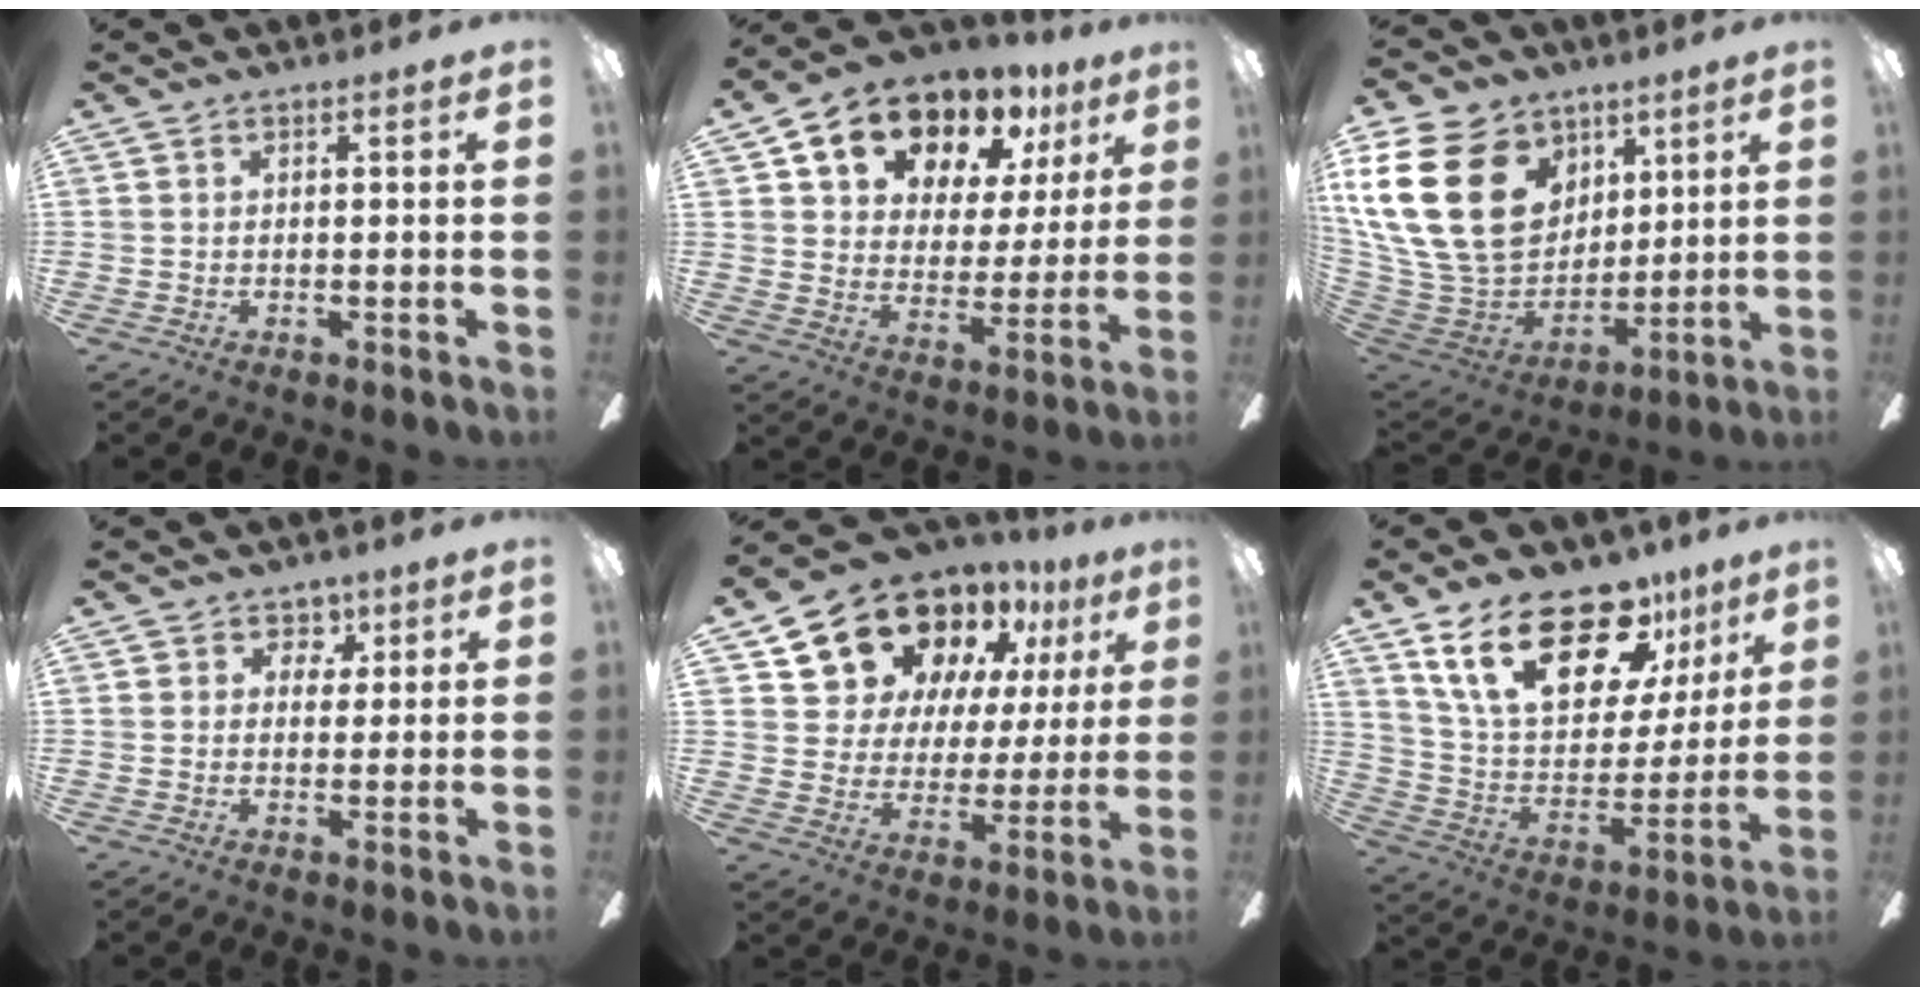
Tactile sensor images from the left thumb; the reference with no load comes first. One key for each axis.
{"total": 14.7, "fx": 11.1, "fy": 8.2, "fz": 5.0, "tx": -0.093, "ty": -0.077, "tz": 0.201}
{"total": 27.4, "fx": 8.6, "fy": 20.3, "fz": 16.2, "tx": -0.344, "ty": -0.019, "tz": 0.176}
{"total": 4.3, "fx": 2.2, "fy": 3.6, "fz": 1.1, "tx": -0.001, "ty": -0.009, "tz": 0.033}
{"total": 15.7, "fx": 12.4, "fy": 8.5, "fz": 4.6, "tx": -0.105, "ty": -0.093, "tz": 0.227}
{"total": 24.4, "fx": 15.2, "fy": 11.6, "fz": 15.0, "tx": -0.259, "ty": -0.085, "tz": 0.271}